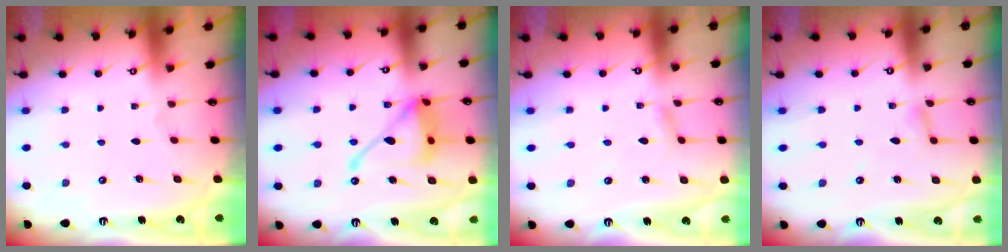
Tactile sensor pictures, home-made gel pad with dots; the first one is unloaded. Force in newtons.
{"total": 16.1, "press": 16.0, "slide": 1.6}
{"total": 2.7, "press": 2.7, "slide": 0.4}
{"total": 2.6, "press": 2.6, "slide": 0.3}